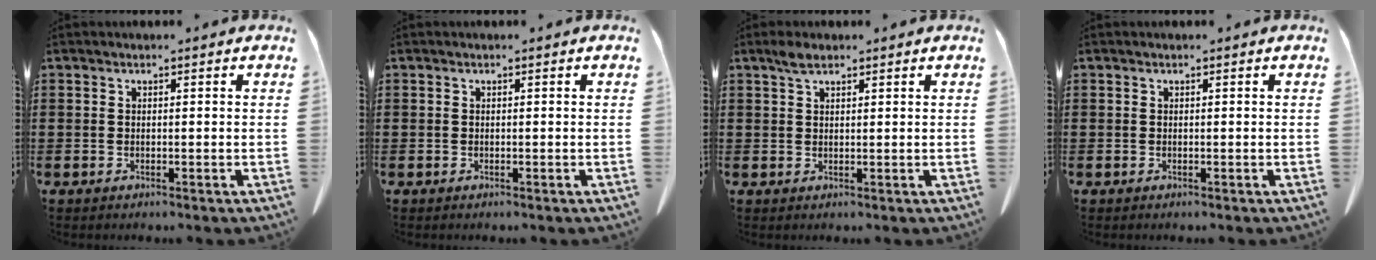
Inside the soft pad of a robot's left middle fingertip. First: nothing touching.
{"total": 0.0}
{"total": 2.1, "force": [1.5, 0.8, 1.3], "torque": [-0.030, 0.001, 0.028]}
{"total": 0.0}